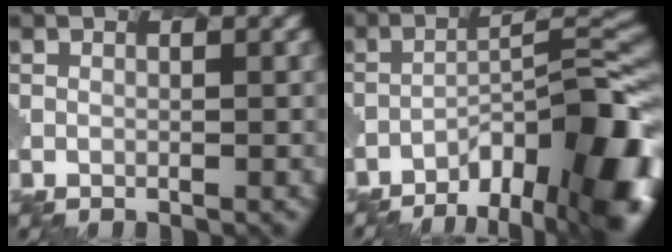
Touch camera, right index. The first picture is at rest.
{"total": 13.8, "force": [-8.9, 4.4, 9.6], "torque": [-0.156, 0.004, -0.130]}